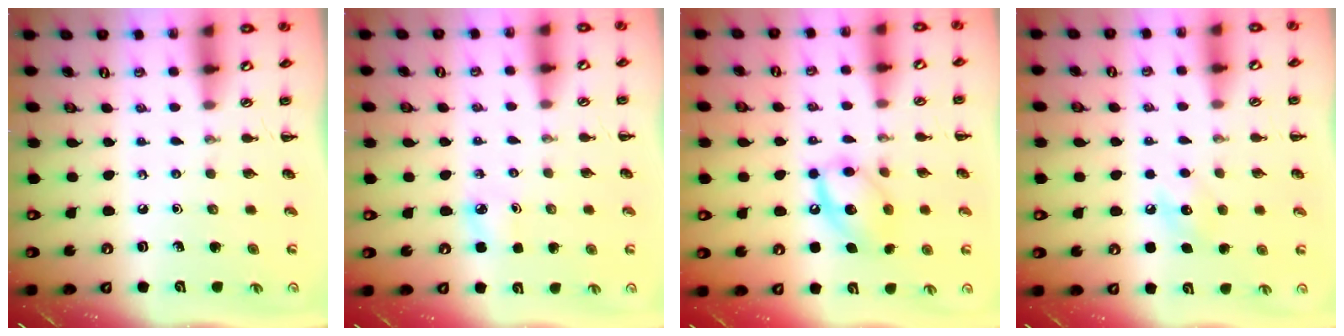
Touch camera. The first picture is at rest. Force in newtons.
{"total": 4.2, "press": 3.9, "slide": 1.5}
{"total": 13.2, "press": 13.1, "slide": 1.9}
{"total": 7.5, "press": 7.3, "slide": 1.9}